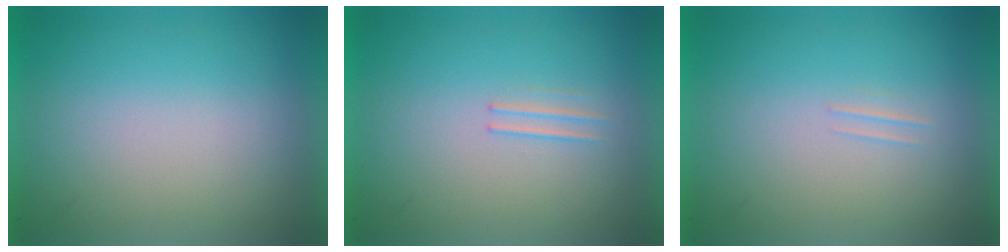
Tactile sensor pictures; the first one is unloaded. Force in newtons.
{"total": 1.1}
{"total": 1.1}